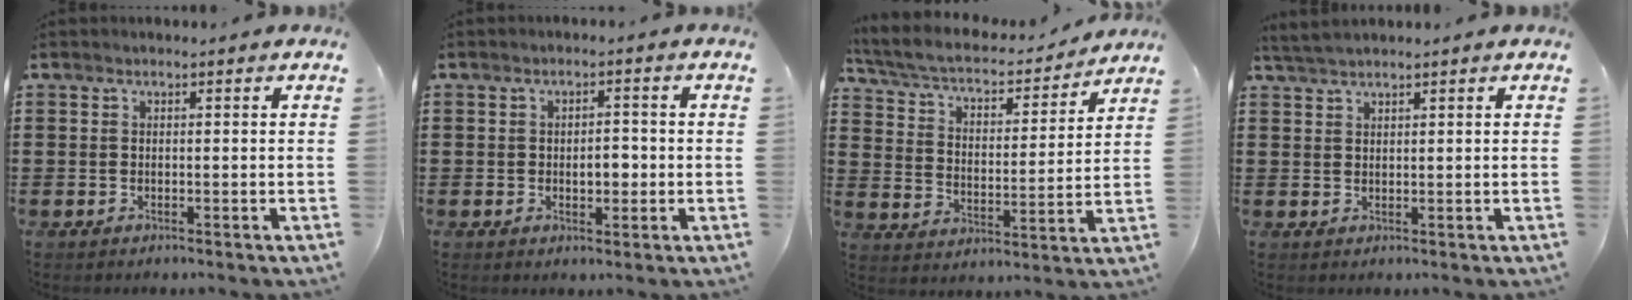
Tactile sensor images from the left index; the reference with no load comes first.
{"total": 3.2, "force": [-0.4, 1.7, 2.6], "torque": [-0.045, 0.002, -0.013]}
{"total": 4.8, "force": [4.1, 1.2, 2.1], "torque": [-0.063, -0.030, 0.063]}
{"total": 2.0, "force": [1.8, 0.1, 0.7], "torque": [-0.017, 0.002, 0.036]}